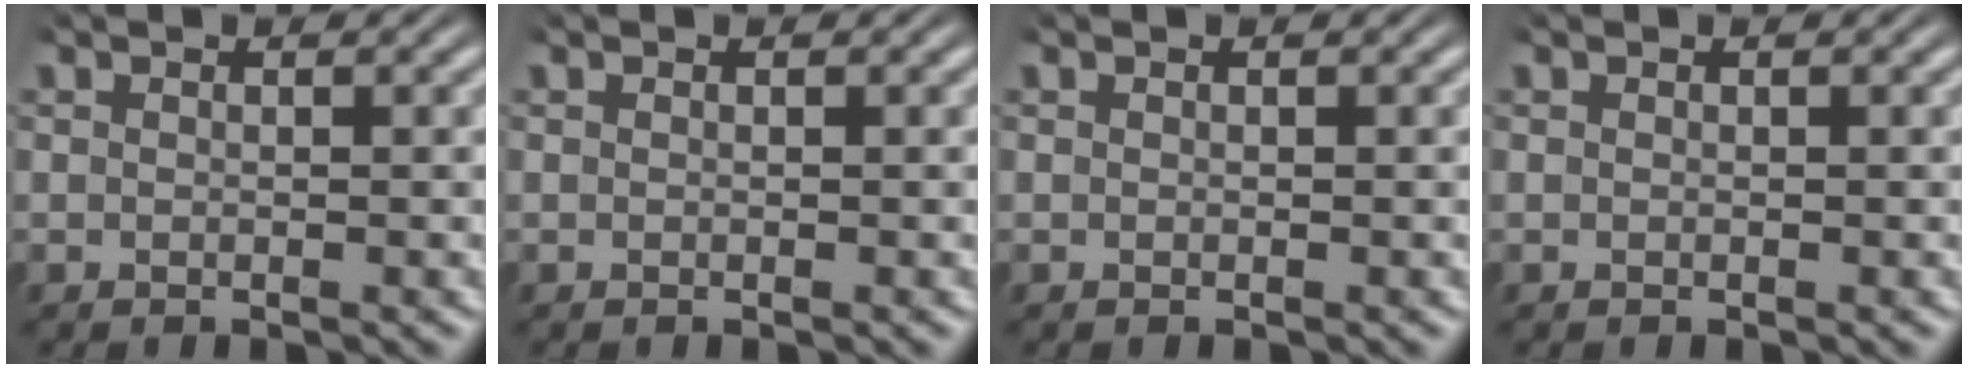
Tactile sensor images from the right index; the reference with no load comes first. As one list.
[{"total": 0.0}, {"total": 0.0}, {"total": 0.0}]